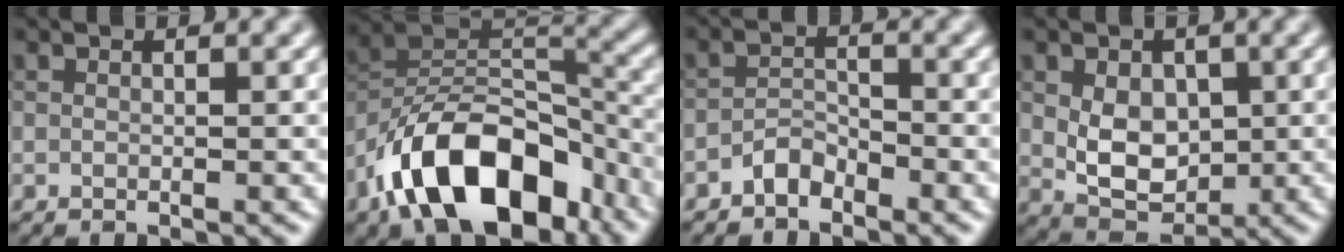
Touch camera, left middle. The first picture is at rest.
{"total": 12.8, "force": [-7.5, 6.7, 8.0], "torque": [-0.130, 0.002, -0.144]}
{"total": 1.9, "force": [-1.6, 0.8, 0.6], "torque": [-0.008, 0.010, -0.033]}
{"total": 5.1, "force": [0.2, 3.7, 3.5], "torque": [-0.062, -0.008, 0.009]}